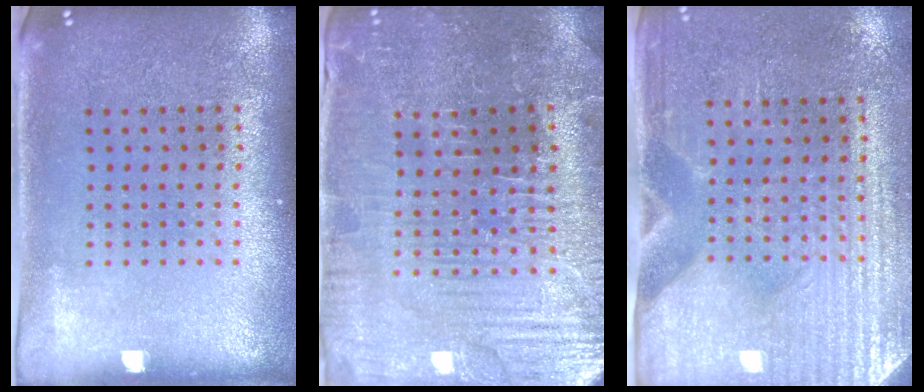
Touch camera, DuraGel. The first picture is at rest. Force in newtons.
{"total": 3.6, "press": 3.6, "slide": 0.4}
{"total": 3.1, "press": 2.8, "slide": 1.3}